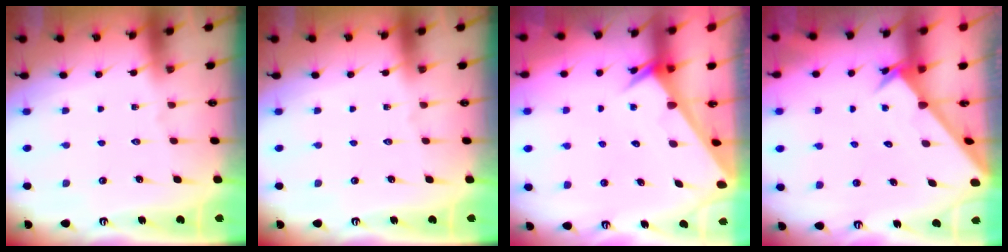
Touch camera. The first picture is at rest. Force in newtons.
{"total": 0.0}
{"total": 2.5, "press": 2.5, "slide": 0.1}
{"total": 2.4, "press": 2.4, "slide": 0.2}